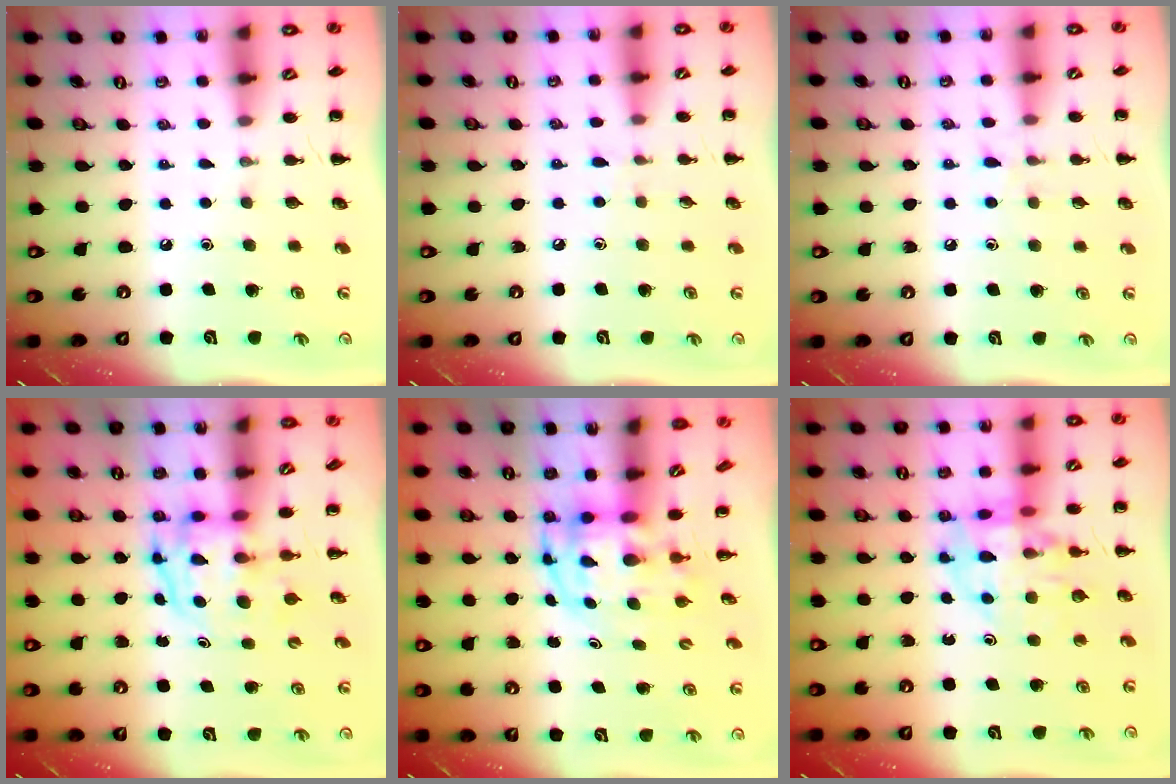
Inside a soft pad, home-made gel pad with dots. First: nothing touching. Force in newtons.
{"total": 4.8, "press": 4.3, "slide": 2.0}
{"total": 5.3, "press": 5.0, "slide": 1.9}
{"total": 4.0, "press": 3.9, "slide": 0.7}
{"total": 3.8, "press": 3.7, "slide": 0.7}
{"total": 12.3, "press": 11.8, "slide": 3.4}